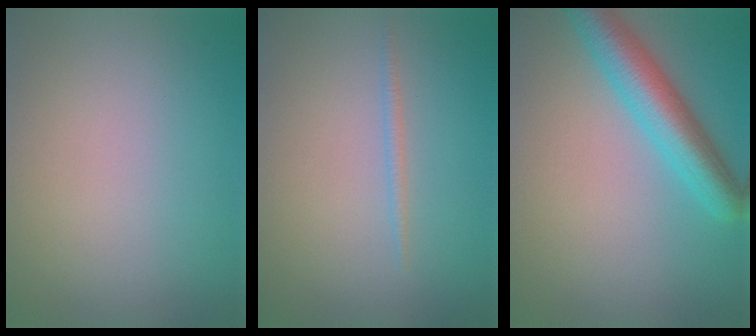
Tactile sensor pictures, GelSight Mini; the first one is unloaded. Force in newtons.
{"total": 0.8, "press": 0.8, "slide": 0.0}
{"total": 5.6, "press": 5.6, "slide": 0.2}